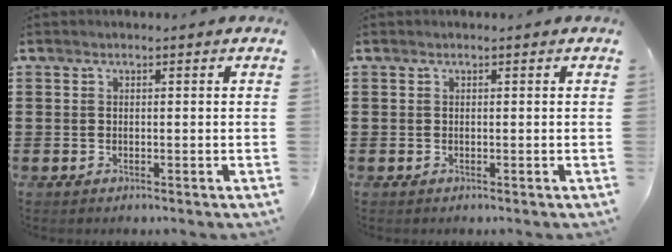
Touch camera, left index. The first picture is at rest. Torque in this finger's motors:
{"motor_torque": [0.00, 0.00, 0.00, 0.00]}